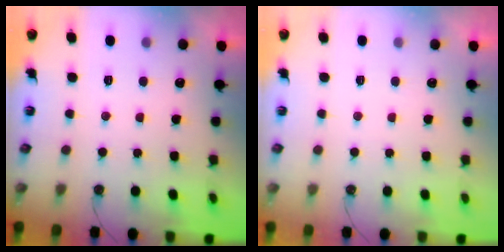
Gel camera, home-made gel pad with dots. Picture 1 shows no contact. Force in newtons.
{"total": 0.0}